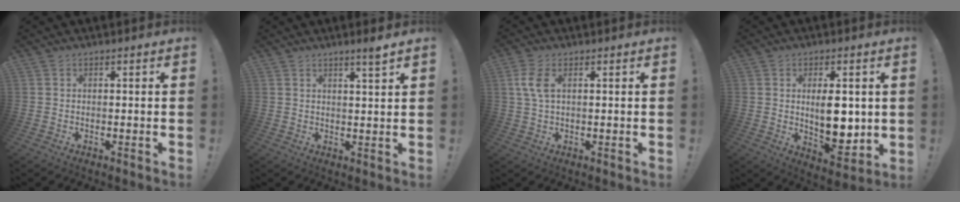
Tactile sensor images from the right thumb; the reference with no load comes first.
{"total": 3.5, "force": [2.5, -0.3, 2.3], "torque": [-0.025, -0.023, 0.037]}
{"total": 5.2, "force": [1.5, 2.1, 4.6], "torque": [-0.087, -0.001, 0.025]}
{"total": 11.4, "force": [1.1, 5.8, 9.7], "torque": [-0.147, -0.011, 0.022]}